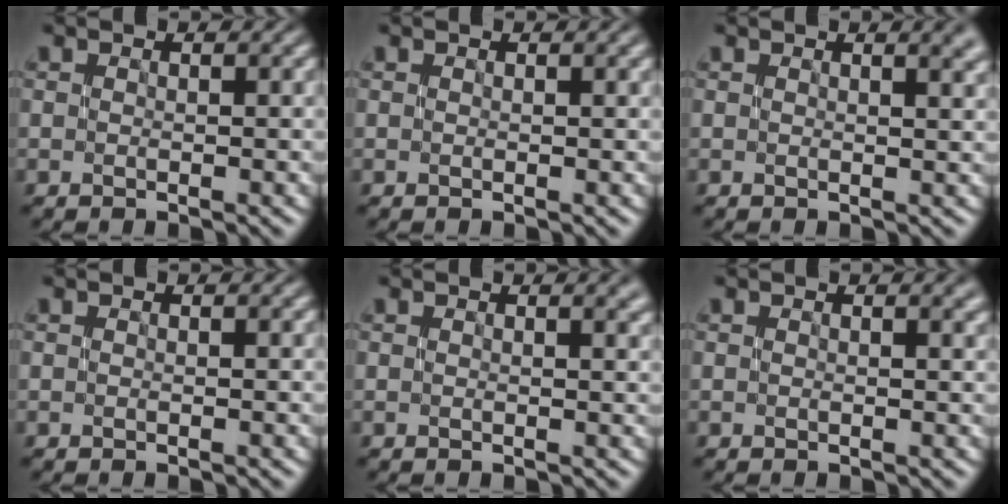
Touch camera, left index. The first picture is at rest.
{"total": 0.5, "force": [0.0, 0.1, 0.5], "torque": [-0.007, 0.000, 0.000]}
{"total": 2.7, "force": [0.8, 1.2, 2.3], "torque": [-0.011, 0.010, 0.003]}
{"total": 0.0}
{"total": 1.7, "force": [0.5, 0.7, 1.4], "torque": [-0.010, 0.006, 0.001]}
{"total": 1.2, "force": [0.3, 0.5, 1.1], "torque": [-0.009, 0.002, 0.000]}